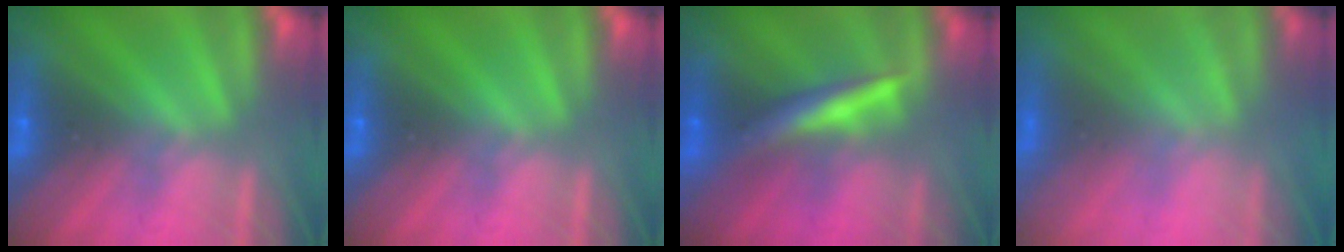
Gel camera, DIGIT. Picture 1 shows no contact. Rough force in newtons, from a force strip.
{"total": 0.0}
{"total": 2.9}
{"total": 5.8}